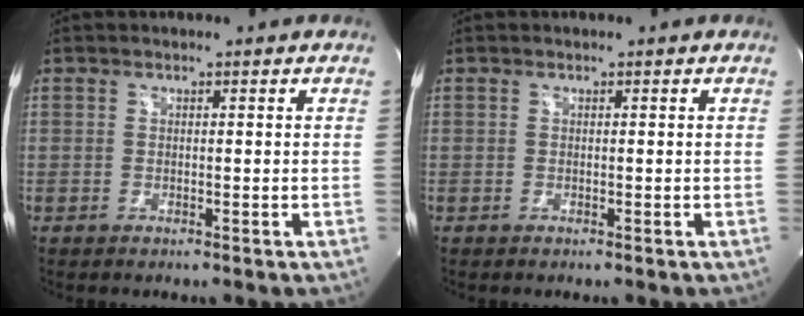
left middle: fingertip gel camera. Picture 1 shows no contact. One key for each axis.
{"total": 0.0}